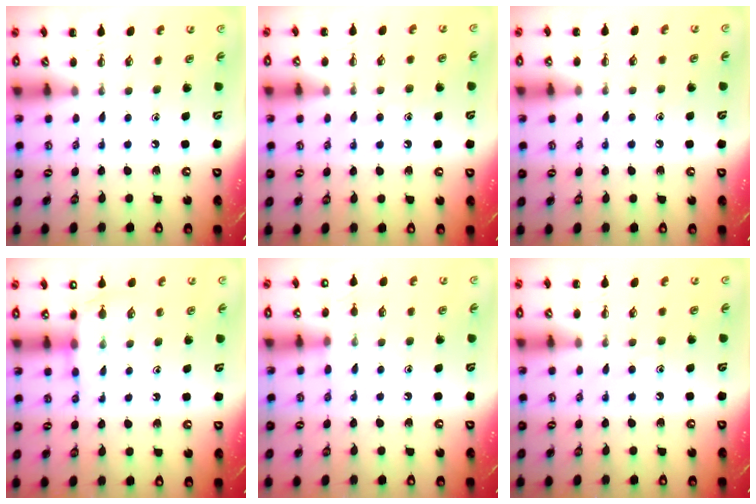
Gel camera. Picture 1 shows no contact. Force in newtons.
{"total": 8.2, "press": 8.1, "slide": 1.5}
{"total": 7.8, "press": 7.4, "slide": 2.6}
{"total": 8.0, "press": 7.9, "slide": 1.4}
{"total": 8.8, "press": 8.7, "slide": 1.5}
{"total": 6.4, "press": 6.3, "slide": 1.1}